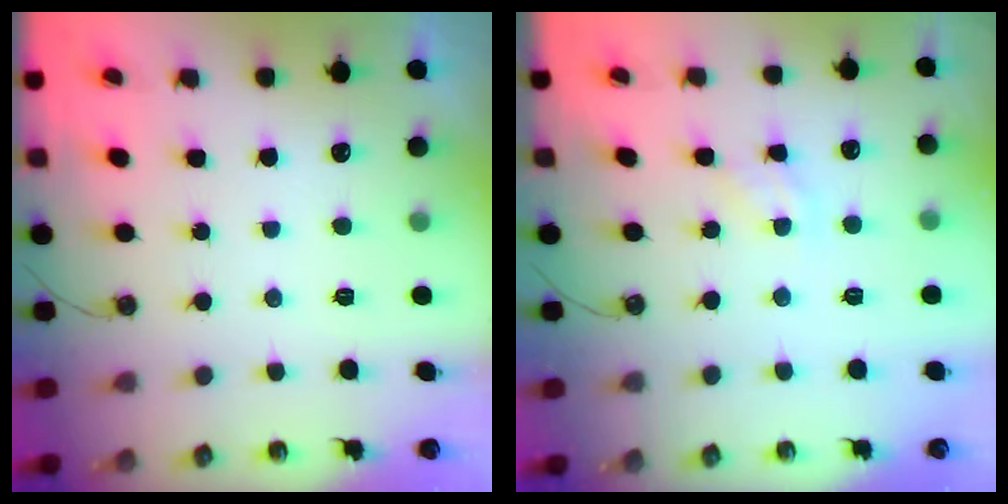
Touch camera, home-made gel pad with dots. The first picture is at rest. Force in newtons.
{"total": 3.3, "press": 3.3, "slide": 0.3}